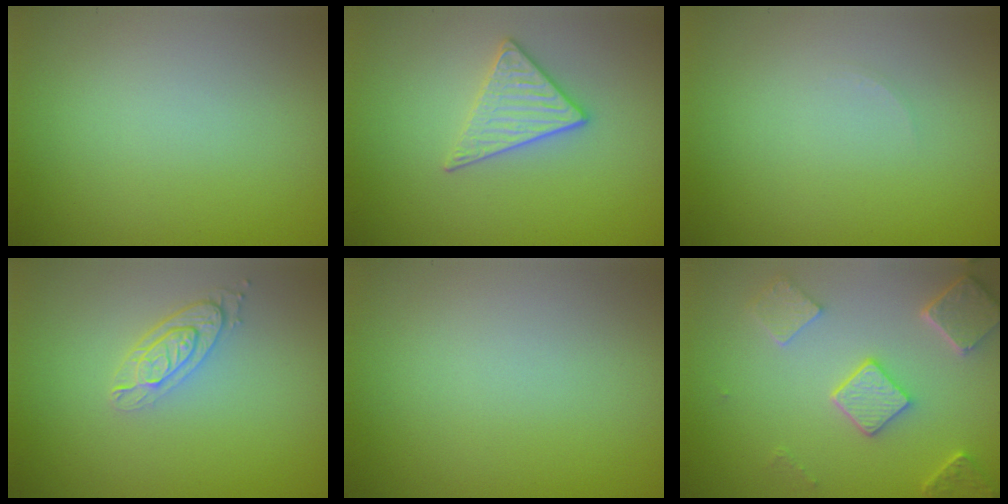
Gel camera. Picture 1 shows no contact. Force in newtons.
{"total": 2.8, "press": 2.6, "slide": 1.1}
{"total": 0.6, "press": 0.6, "slide": 0.1}
{"total": 2.9, "press": 2.2, "slide": 1.9}
{"total": 0.0}
{"total": 4.9, "press": 3.8, "slide": 3.1}